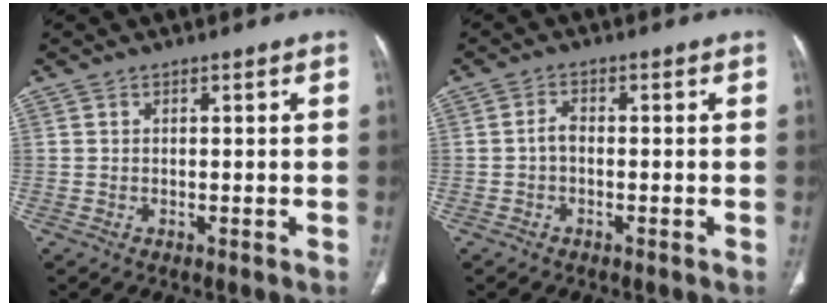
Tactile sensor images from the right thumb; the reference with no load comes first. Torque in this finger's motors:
{"motor_torque": [0.29, 0.03, 0.27, -0.10, -0.01]}